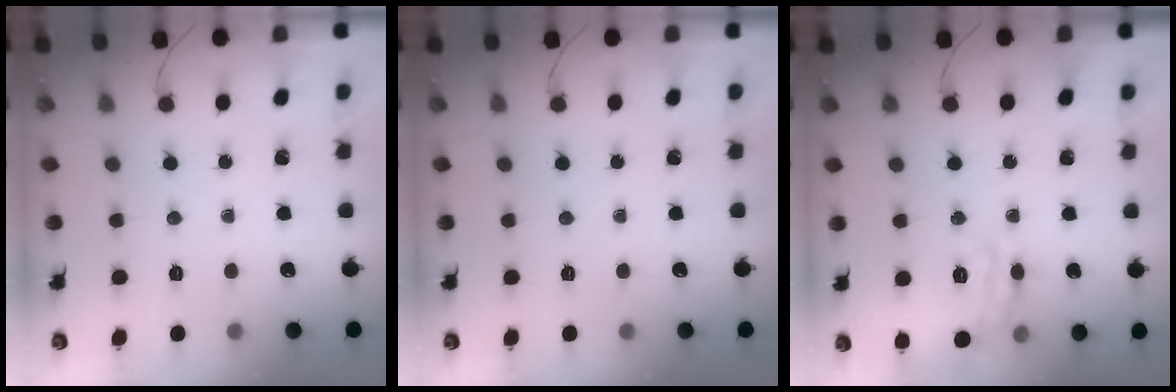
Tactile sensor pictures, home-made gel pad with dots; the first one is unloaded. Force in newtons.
{"total": 0.0}
{"total": 15.4, "press": 15.4, "slide": 0.5}